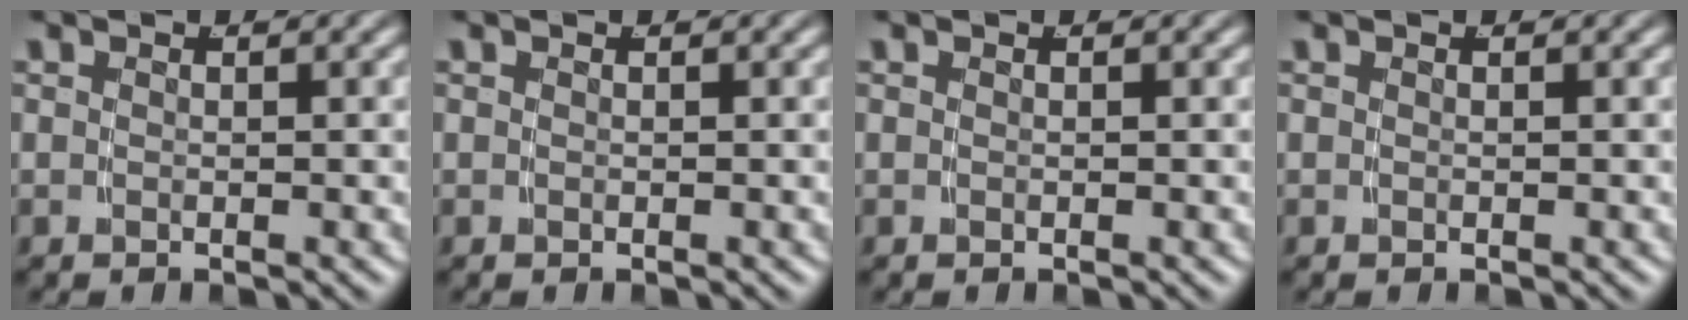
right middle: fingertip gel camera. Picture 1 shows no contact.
{"total": 0.0}
{"total": 0.0}
{"total": 0.0}